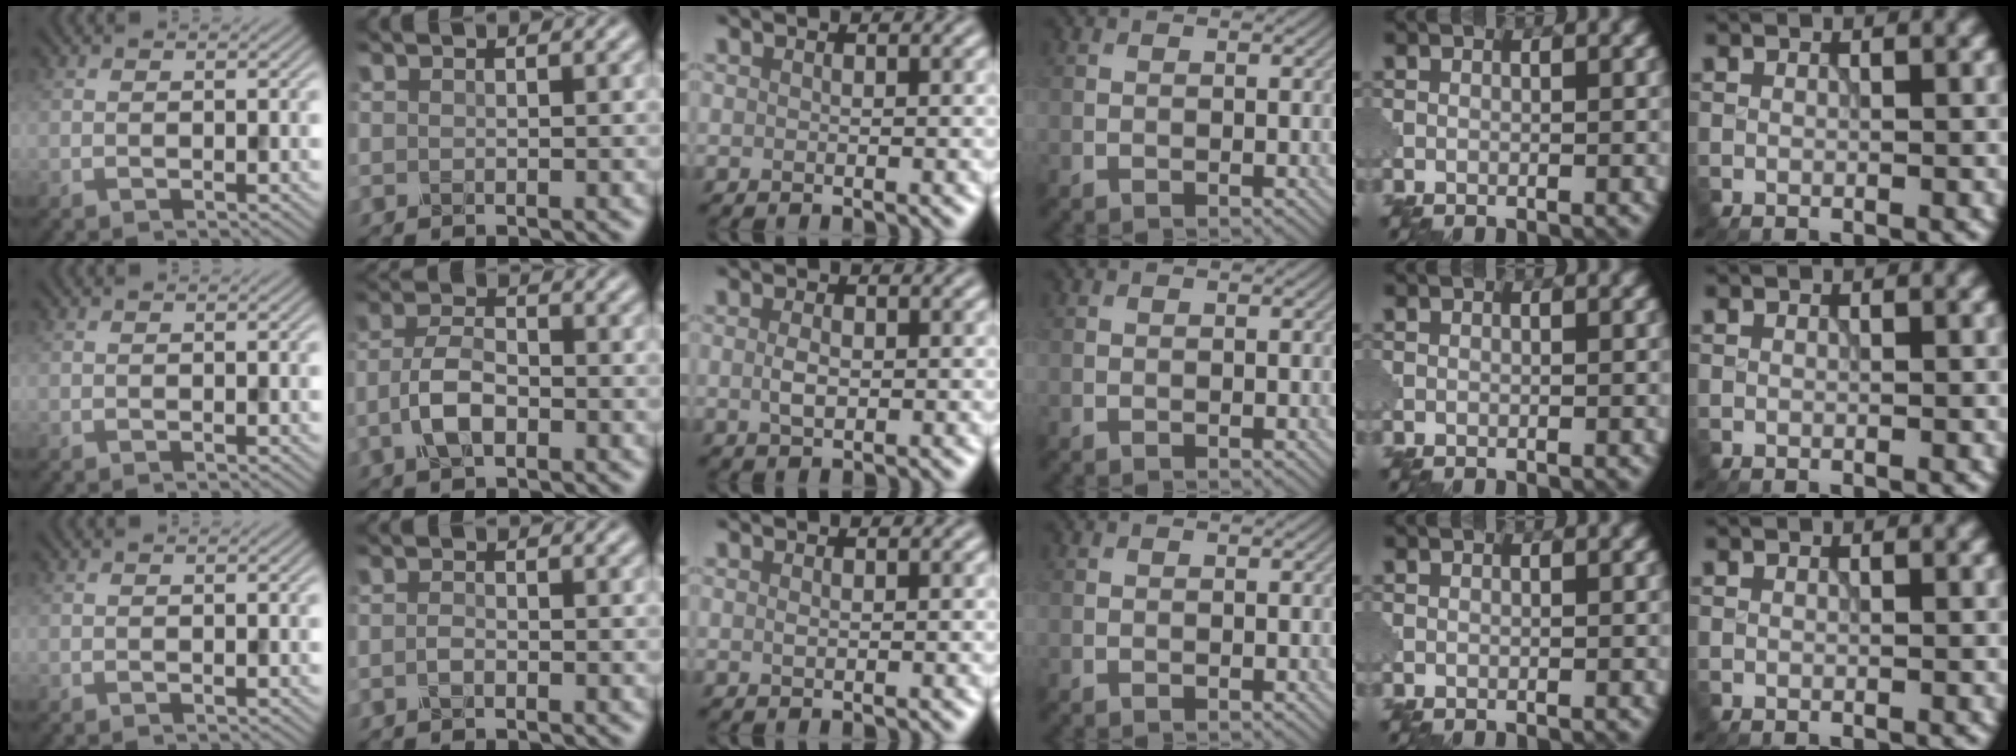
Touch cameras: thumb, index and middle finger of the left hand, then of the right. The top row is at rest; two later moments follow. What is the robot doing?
{"motion": "close", "object": "eyeshadow palette"}